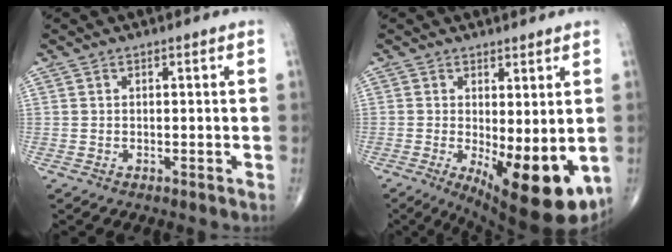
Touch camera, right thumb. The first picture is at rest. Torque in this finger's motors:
{"motor_torque": [0.39, 1.97, 0.24, -0.04, 0.12]}